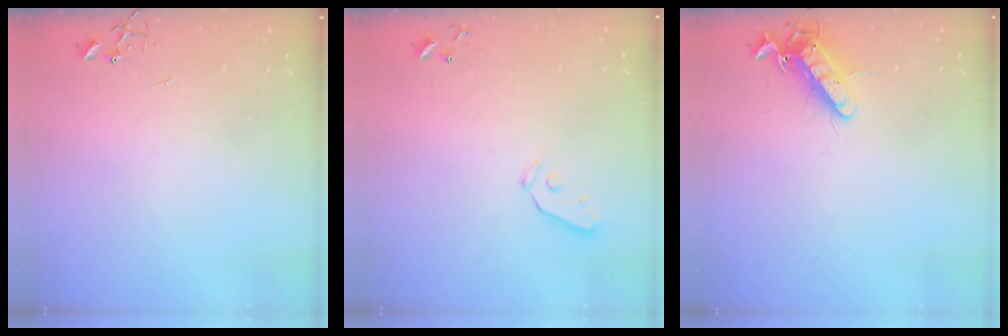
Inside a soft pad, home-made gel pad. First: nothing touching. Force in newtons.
{"total": 4.0, "press": 4.0, "slide": 0.2}
{"total": 11.7, "press": 11.6, "slide": 1.7}